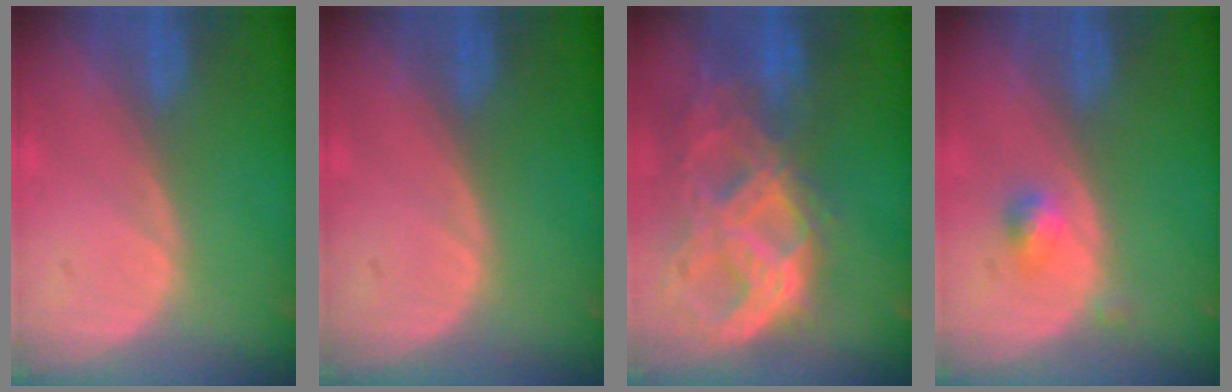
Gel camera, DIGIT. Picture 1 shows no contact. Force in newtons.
{"total": 0.0}
{"total": 11.3, "press": 9.6, "slide": 6.0}
{"total": 2.2, "press": 2.0, "slide": 1.0}